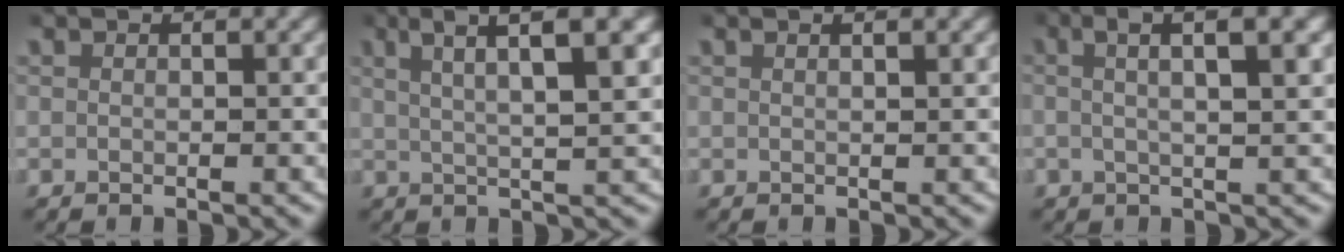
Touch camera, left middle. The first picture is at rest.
{"total": 6.6, "force": [3.9, 0.9, 5.2], "torque": [-0.076, 0.021, 0.055]}
{"total": 0.7, "force": [0.5, -0.1, 0.6], "torque": [-0.008, 0.003, 0.007]}
{"total": 5.2, "force": [2.6, 1.0, 4.4], "torque": [-0.068, 0.023, 0.033]}